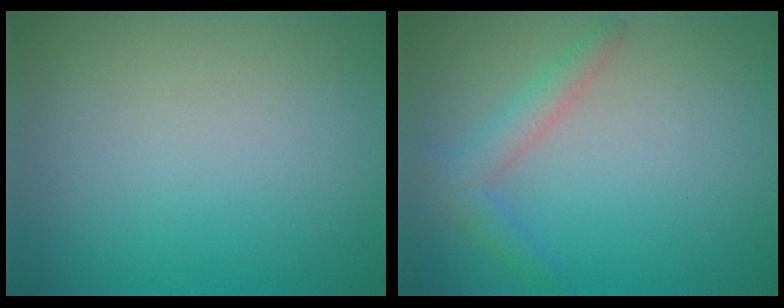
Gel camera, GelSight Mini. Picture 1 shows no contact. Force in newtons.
{"total": 2.2, "press": 2.2, "slide": 0.0}